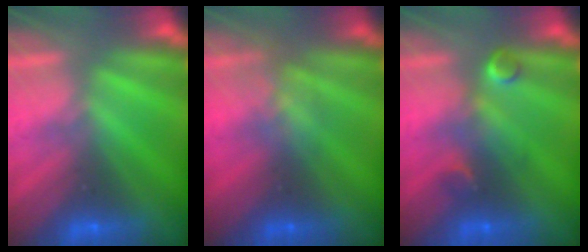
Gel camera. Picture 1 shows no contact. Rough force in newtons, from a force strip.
{"total": 2.8}
{"total": 3.1}